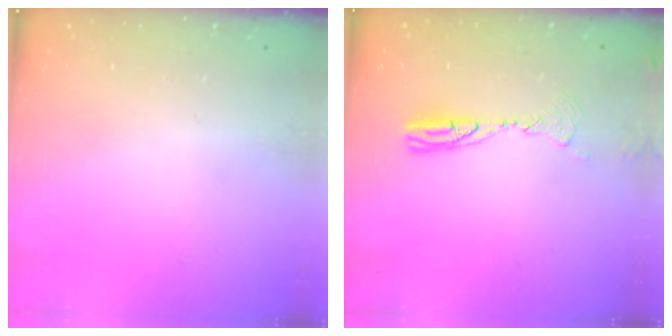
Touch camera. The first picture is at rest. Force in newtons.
{"total": 9.2, "press": 9.0, "slide": 2.2}